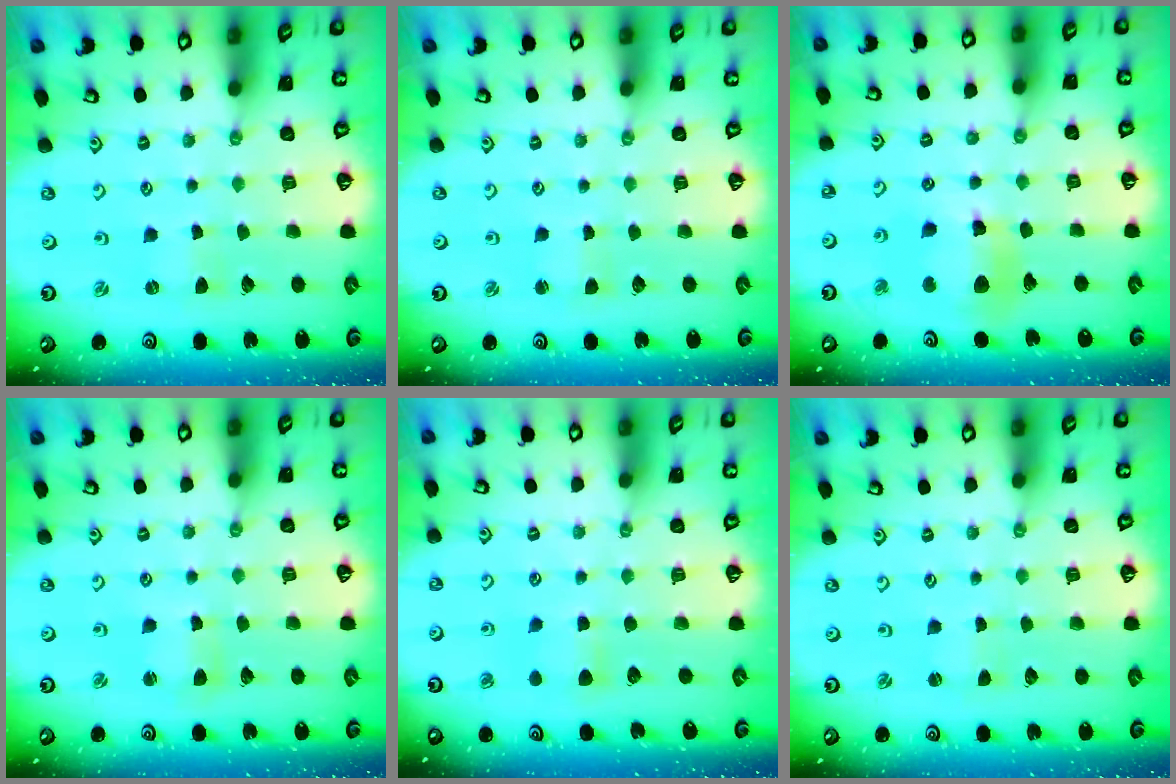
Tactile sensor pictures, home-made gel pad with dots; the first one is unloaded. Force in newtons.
{"total": 2.3, "press": 2.3, "slide": 0.5}
{"total": 12.9, "press": 12.8, "slide": 1.3}
{"total": 3.3, "press": 3.3, "slide": 0.3}
{"total": 4.4, "press": 4.3, "slide": 0.7}
{"total": 0.5, "press": 0.4, "slide": 0.3}